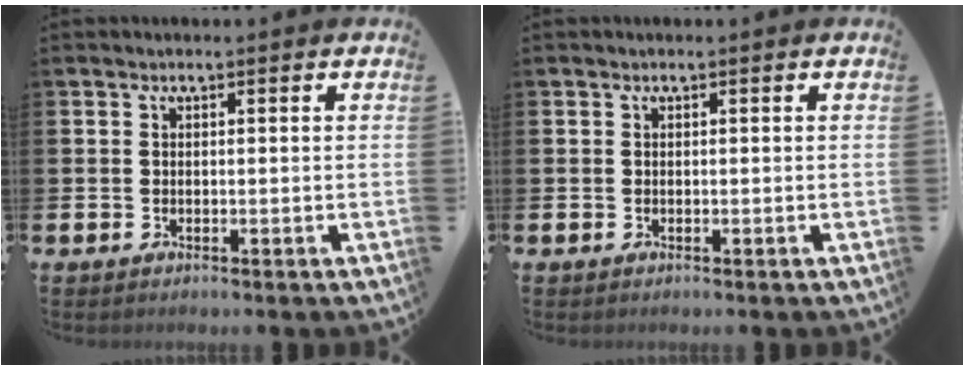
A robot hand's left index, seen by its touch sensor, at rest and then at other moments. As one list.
[{"total": 0.0}]